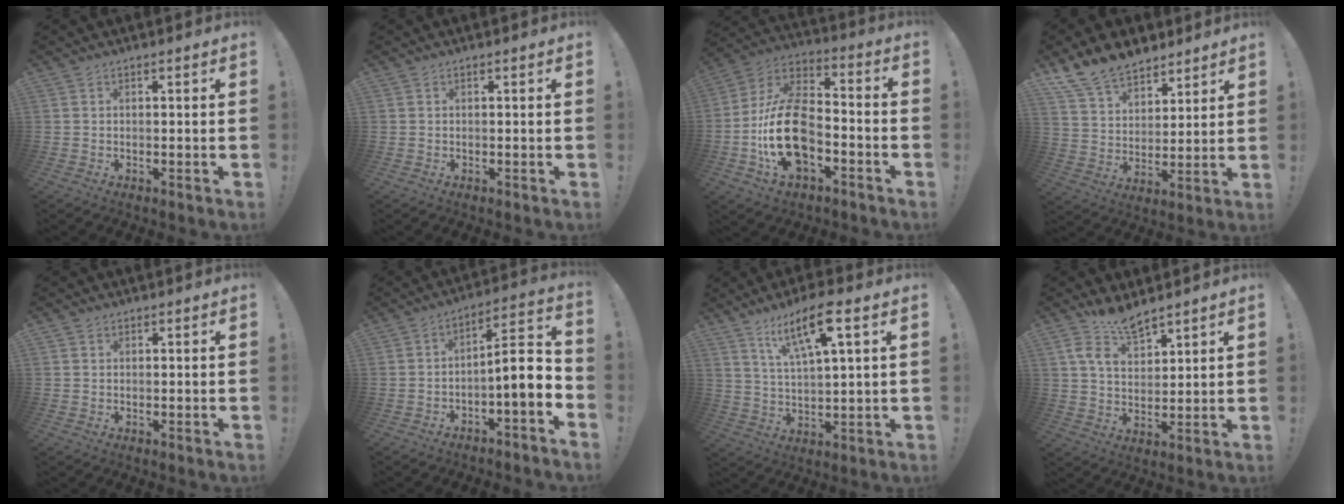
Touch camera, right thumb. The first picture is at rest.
{"total": 0.0}
{"total": 20.9, "force": [-6.4, 12.4, 15.5], "torque": [-0.302, 0.040, -0.099]}
{"total": 13.2, "force": [10.9, 6.7, 3.6], "torque": [-0.079, -0.078, 0.210]}
{"total": 0.7, "force": [0.5, 0.6, 0.1], "torque": [0.007, -0.002, 0.007]}
{"total": 8.8, "force": [-1.9, 1.6, 8.5], "torque": [-0.122, -0.007, -0.040]}
{"total": 13.0, "force": [7.1, 3.3, 10.5], "torque": [-0.177, -0.023, 0.114]}
{"total": 10.1, "force": [7.7, 4.2, 4.9], "torque": [-0.087, -0.045, 0.146]}